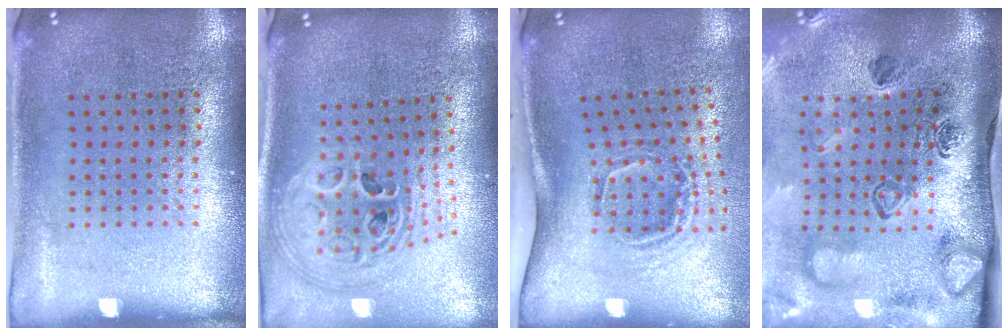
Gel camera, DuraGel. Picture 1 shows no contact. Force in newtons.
{"total": 2.8, "press": 2.0, "slide": 1.9}
{"total": 2.1, "press": 1.3, "slide": 1.7}
{"total": 4.0, "press": 2.8, "slide": 2.9}